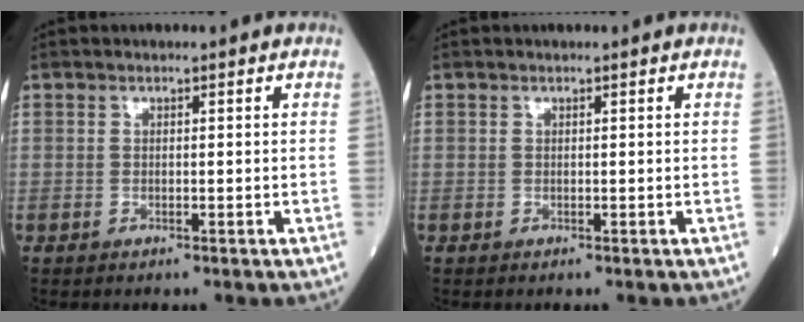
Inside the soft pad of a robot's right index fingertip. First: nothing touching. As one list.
[{"total": 0.0}]